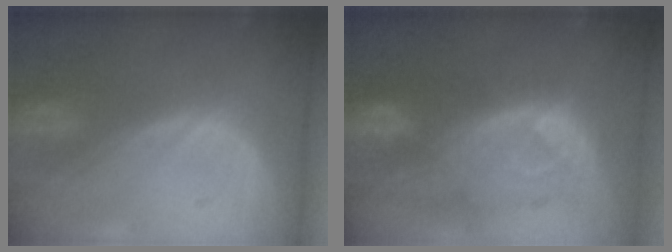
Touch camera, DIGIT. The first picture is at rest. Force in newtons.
{"total": 10.9, "press": 9.7, "slide": 5.0}